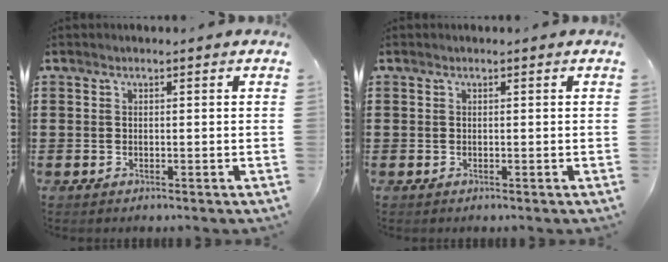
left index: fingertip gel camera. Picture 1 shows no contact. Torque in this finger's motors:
{"motor_torque": [0.03, -0.03, 0.04, -0.01]}